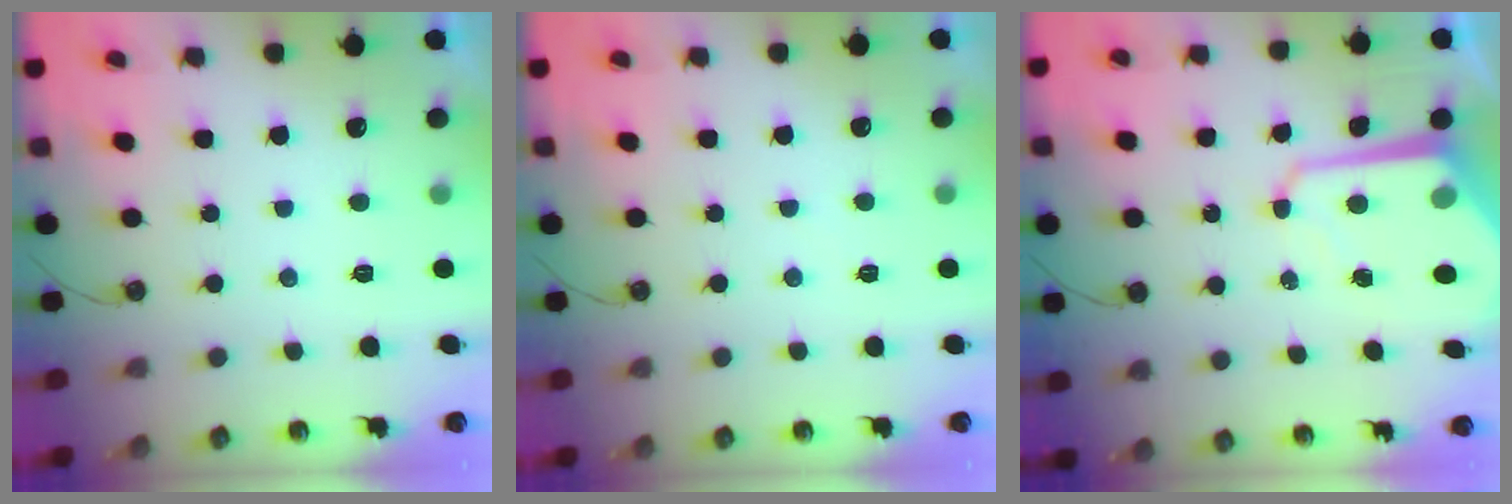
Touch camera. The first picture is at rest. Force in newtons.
{"total": 2.5, "press": 2.5, "slide": 0.4}
{"total": 10.3, "press": 10.2, "slide": 1.0}